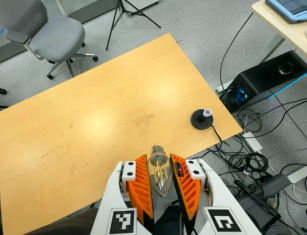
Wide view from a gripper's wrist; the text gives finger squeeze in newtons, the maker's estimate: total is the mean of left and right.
{"total": 9.2, "left": 8.0, "right": 10.3}